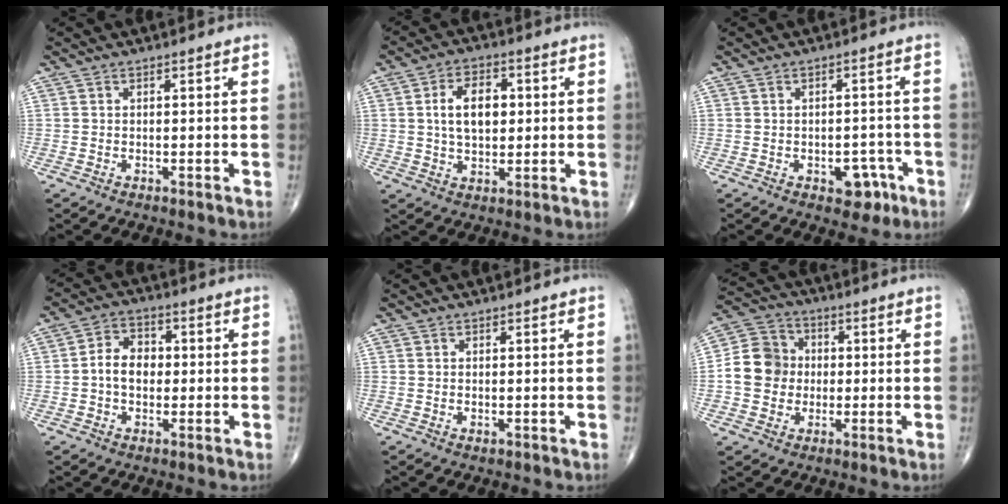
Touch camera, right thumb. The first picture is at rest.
{"total": 9.3, "force": [1.4, 5.7, 7.2], "torque": [-0.107, 0.005, 0.025]}
{"total": 5.1, "force": [-2.3, 3.4, 3.1], "torque": [-0.013, 0.016, -0.024]}
{"total": 6.7, "force": [-0.3, 5.0, 4.5], "torque": [-0.062, 0.020, -0.014]}
{"total": 0.6, "force": [-0.1, 0.3, 0.6], "torque": [-0.012, -0.004, -0.001]}
{"total": 10.3, "force": [-0.5, 9.2, 4.5], "torque": [-0.059, 0.024, -0.020]}